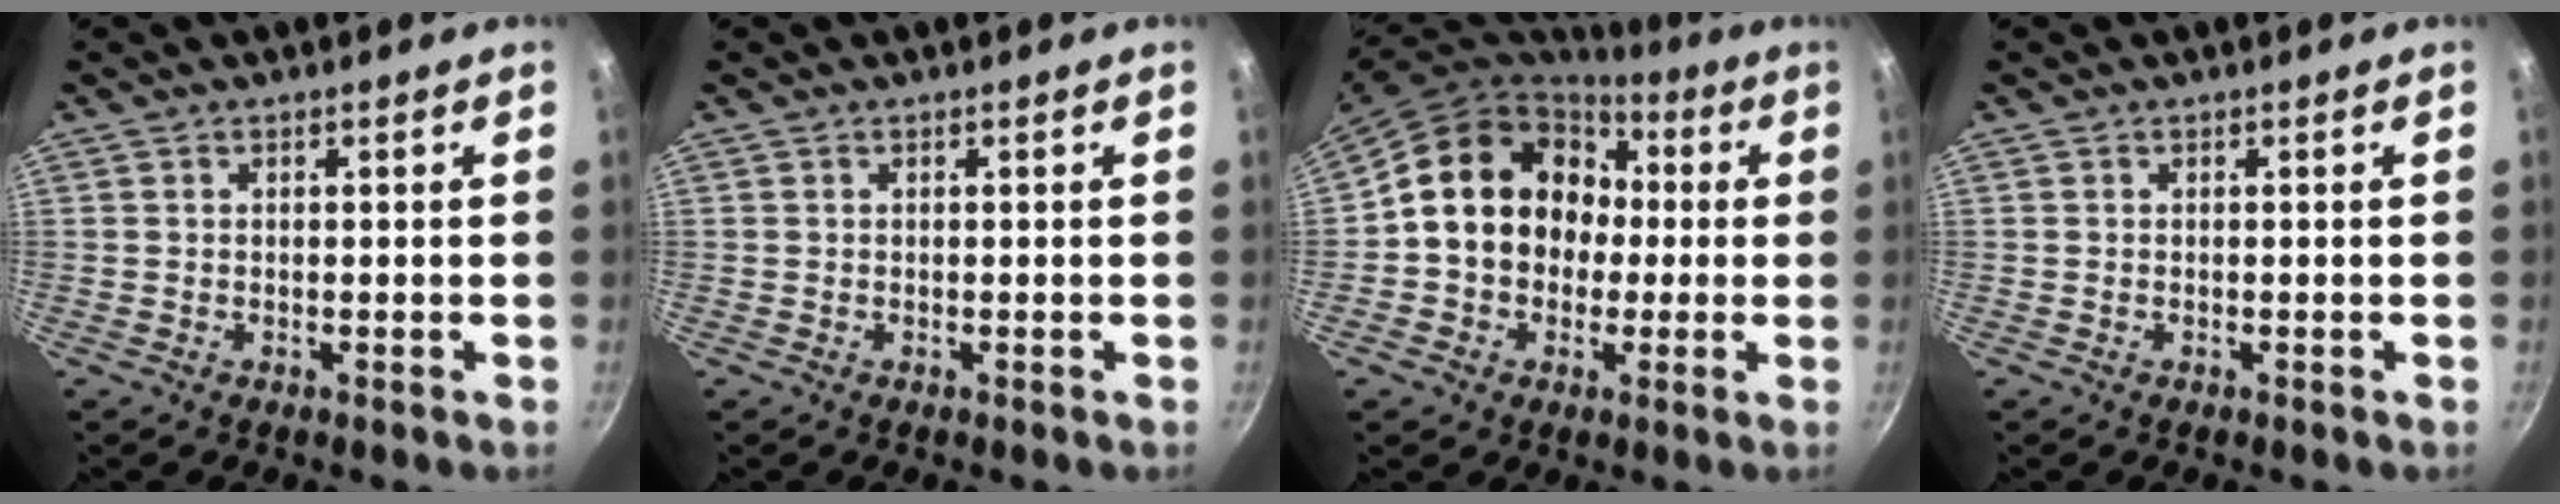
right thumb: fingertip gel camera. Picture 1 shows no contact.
{"total": 0.0}
{"total": 17.5, "force": [1.1, 14.7, 9.3], "torque": [-0.127, 0.046, 0.011]}
{"total": 0.0}